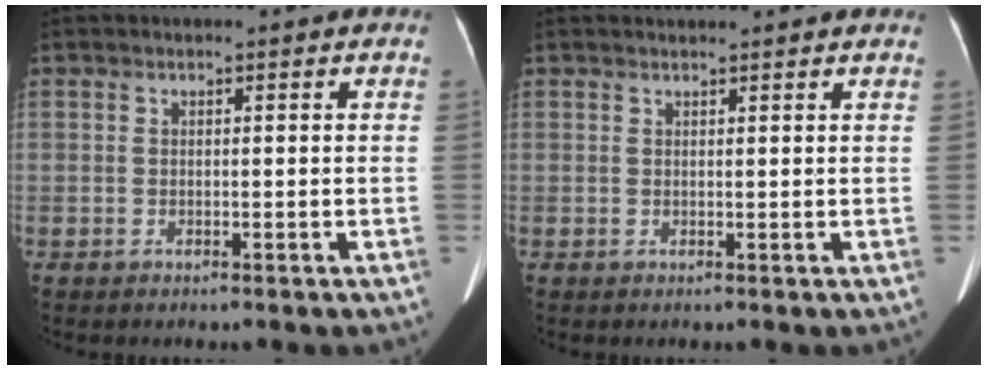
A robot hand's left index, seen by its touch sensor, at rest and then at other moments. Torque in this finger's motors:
{"motor_torque": [-0.31, 0.03, -0.10, -0.01]}